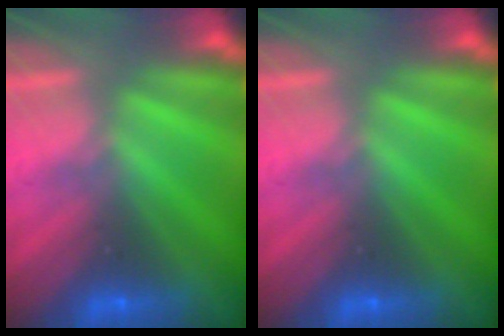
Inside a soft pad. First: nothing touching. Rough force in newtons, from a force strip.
{"total": 0.0}